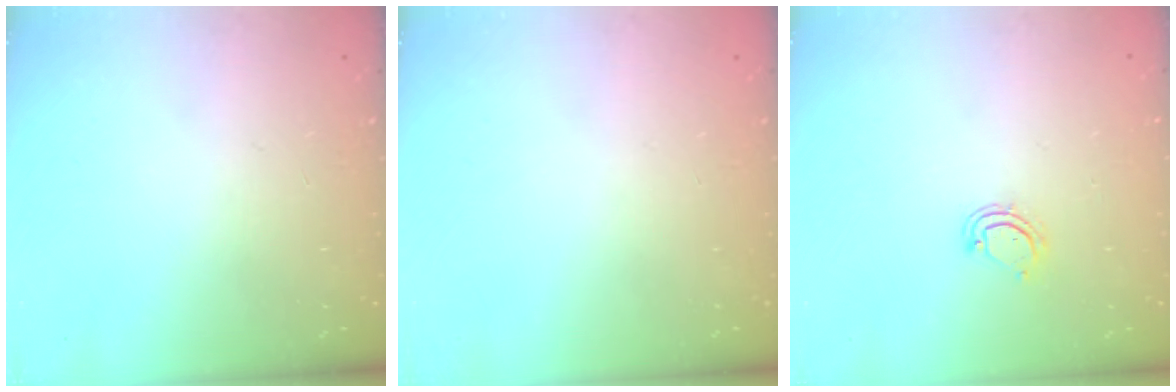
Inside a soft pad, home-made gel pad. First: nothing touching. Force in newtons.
{"total": 0.0}
{"total": 4.4, "press": 4.4, "slide": 0.2}